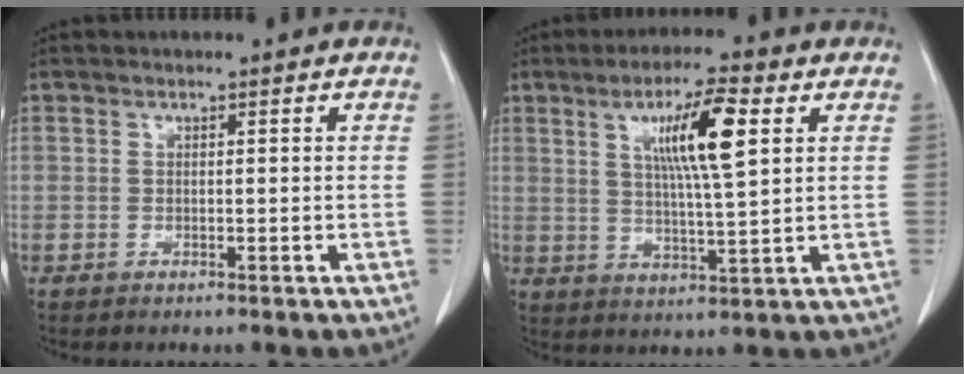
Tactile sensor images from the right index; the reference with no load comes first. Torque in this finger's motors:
{"motor_torque": [0.40, 0.16, 0.24, 0.09]}